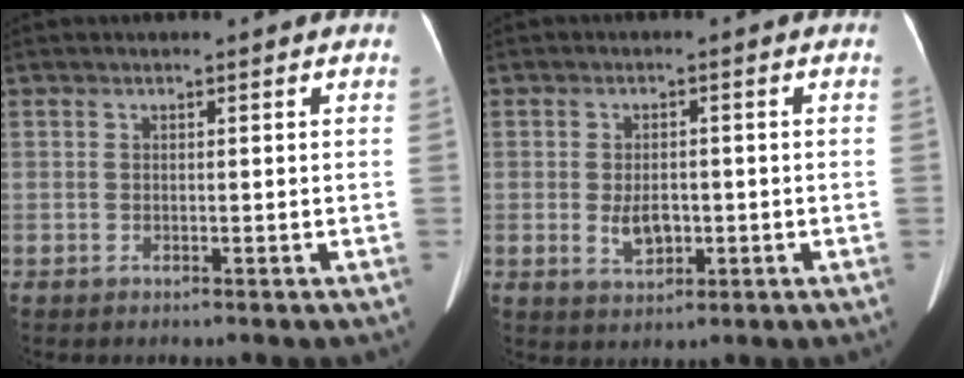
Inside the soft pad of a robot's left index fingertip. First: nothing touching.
{"total": 4.1, "force": [-0.8, 2.4, 3.2], "torque": [-0.059, 0.001, -0.006]}